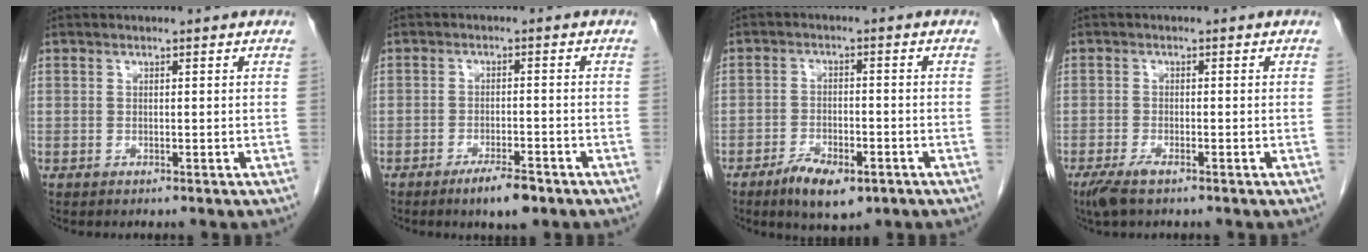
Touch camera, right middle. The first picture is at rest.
{"total": 4.7, "force": [-3.2, 0.9, 3.3], "torque": [-0.059, -0.005, -0.050]}
{"total": 6.8, "force": [-4.2, 2.6, 4.7], "torque": [-0.083, -0.007, -0.062]}
{"total": 5.7, "force": [-3.2, 3.0, 3.6], "torque": [-0.069, -0.007, -0.049]}